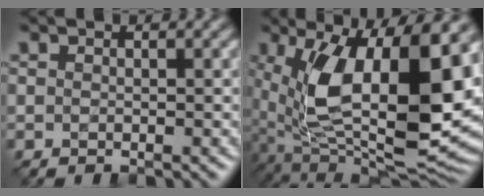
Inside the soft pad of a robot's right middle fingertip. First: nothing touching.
{"total": 15.7, "force": [1.7, 7.6, 13.7], "torque": [-0.232, -0.022, 0.028]}